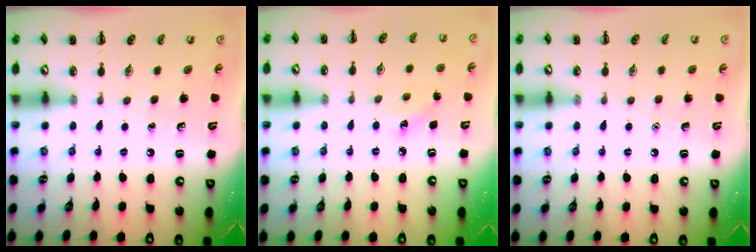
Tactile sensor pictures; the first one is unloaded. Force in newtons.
{"total": 4.3, "press": 4.2, "slide": 1.1}
{"total": 1.6, "press": 1.6, "slide": 0.1}